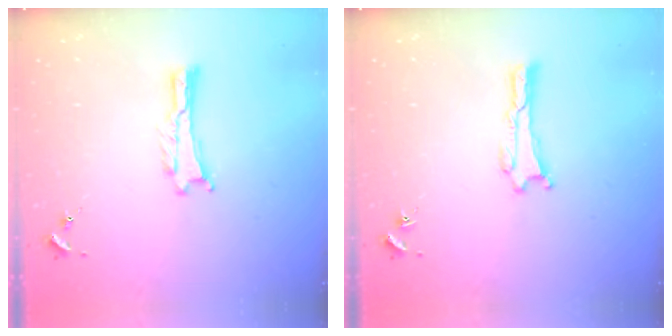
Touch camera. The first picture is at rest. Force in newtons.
{"total": 0.0}